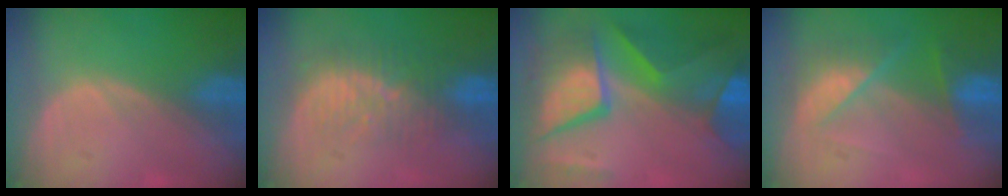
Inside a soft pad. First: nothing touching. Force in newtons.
{"total": 8.4, "press": 7.8, "slide": 3.0}
{"total": 11.9, "press": 11.8, "slide": 1.1}
{"total": 7.3, "press": 6.6, "slide": 3.3}